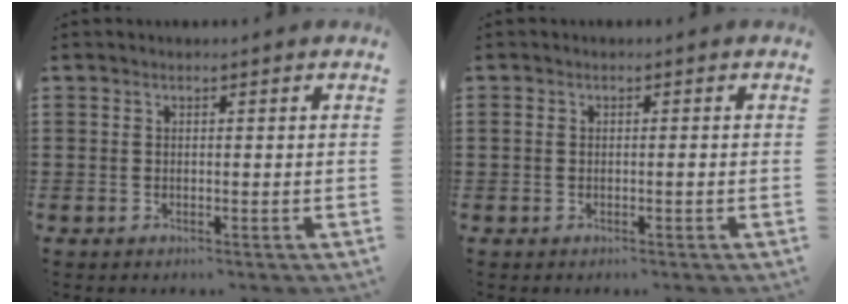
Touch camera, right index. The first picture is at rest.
{"total": 0.9, "force": [-0.2, 0.5, 0.8], "torque": [-0.016, 0.002, -0.004]}